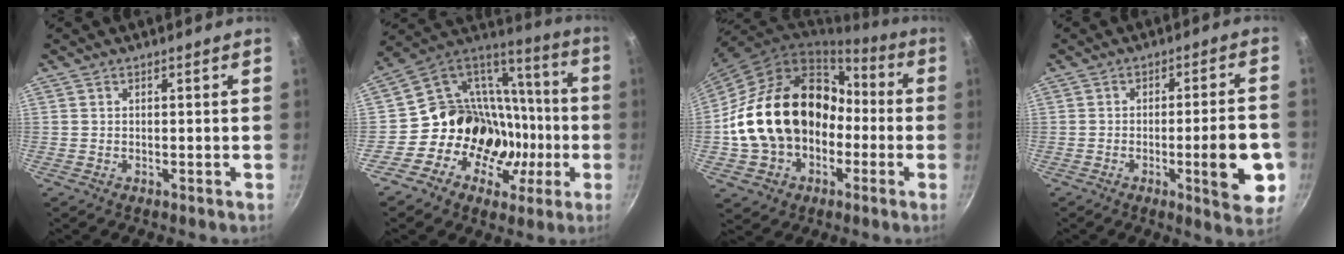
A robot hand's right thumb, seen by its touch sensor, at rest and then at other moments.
{"total": 22.0, "force": [-5.4, 18.4, 10.7], "torque": [-0.132, 0.057, -0.089]}
{"total": 23.1, "force": [-2.4, 17.6, 14.7], "torque": [-0.229, 0.070, -0.023]}
{"total": 12.0, "force": [-3.2, 2.9, 11.2], "torque": [-0.133, 0.010, -0.043]}